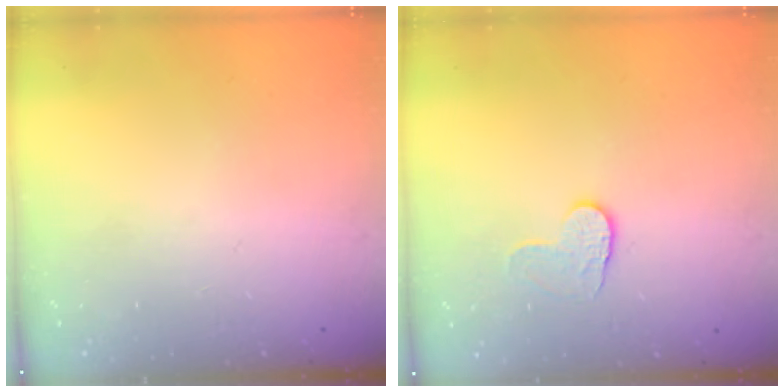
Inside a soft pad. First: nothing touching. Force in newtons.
{"total": 5.0, "press": 4.9, "slide": 0.5}